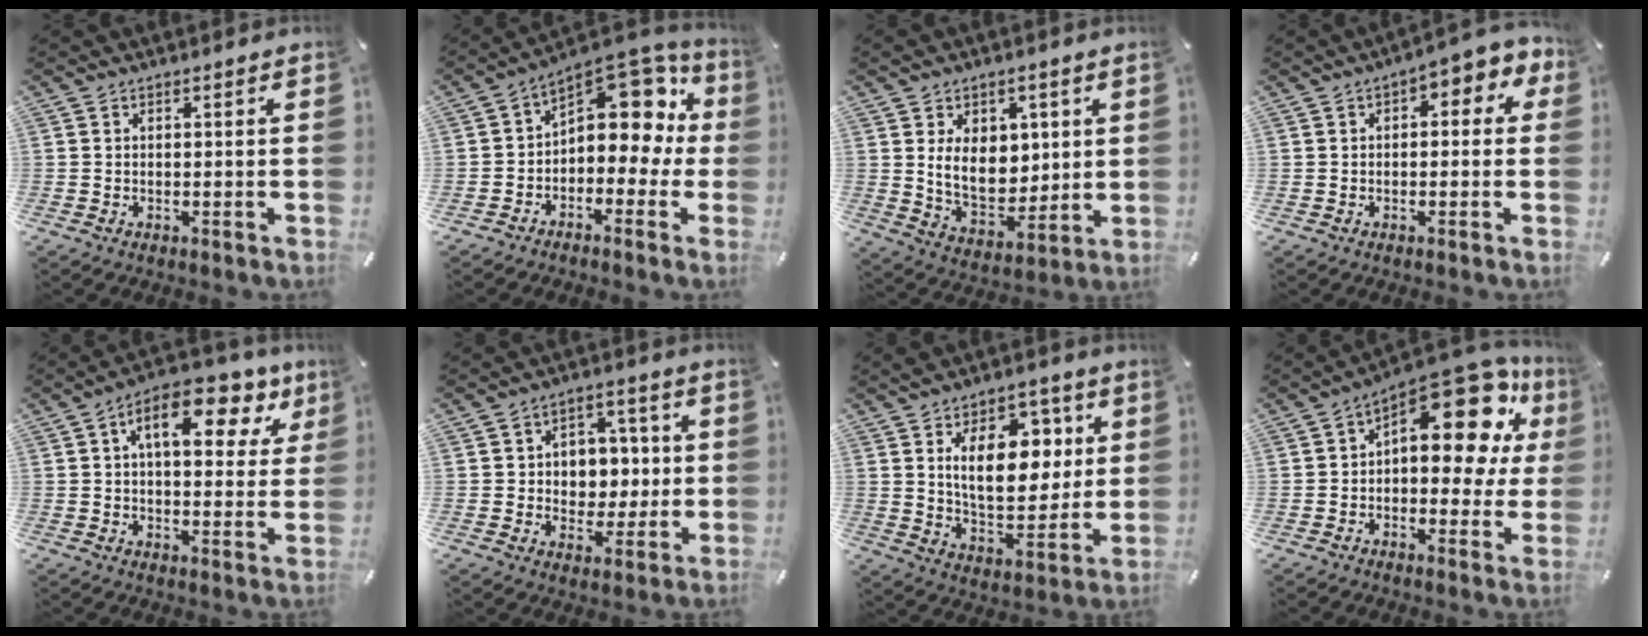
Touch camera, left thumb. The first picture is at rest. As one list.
[{"total": 12.2, "force": [5.4, 7.9, 7.5], "torque": [-0.098, -0.050, 0.094]}, {"total": 11.5, "force": [2.7, 8.5, 7.3], "torque": [-0.124, -0.005, 0.052]}, {"total": 3.9, "force": [0.3, 2.5, 3.0], "torque": [-0.045, 0.004, -0.002]}, {"total": 13.6, "force": [6.0, 6.9, 10.1], "torque": [-0.140, -0.024, 0.095]}, {"total": 8.5, "force": [0.4, 7.8, 3.3], "torque": [-0.034, -0.001, 0.009]}, {"total": 16.4, "force": [5.5, 9.8, 11.9], "torque": [-0.185, -0.002, 0.096]}, {"total": 20.7, "force": [9.1, 10.3, 15.5], "torque": [-0.197, -0.075, 0.152]}]